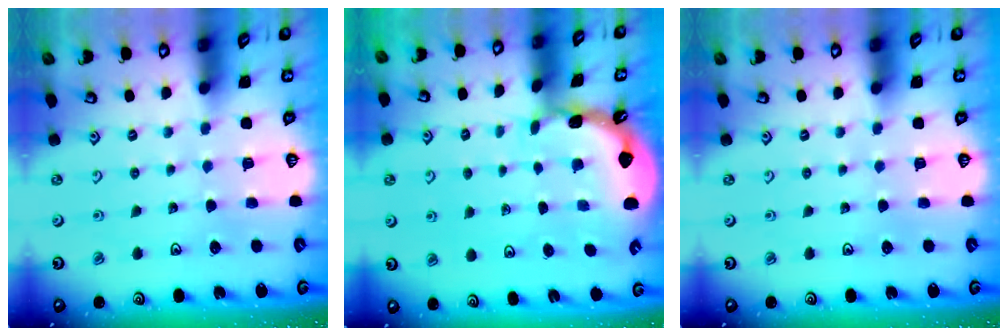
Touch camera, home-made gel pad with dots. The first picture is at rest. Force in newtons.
{"total": 1.7, "press": 1.7, "slide": 0.1}
{"total": 0.0}